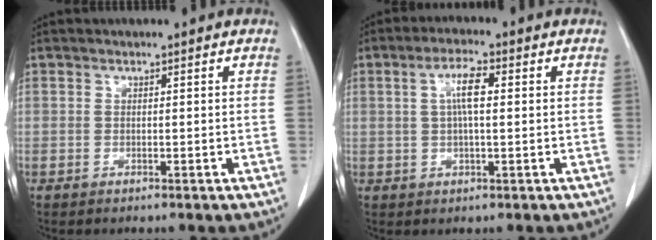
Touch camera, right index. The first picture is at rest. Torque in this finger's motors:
{"motor_torque": [0.07, 0.19, 0.03, 0.03]}